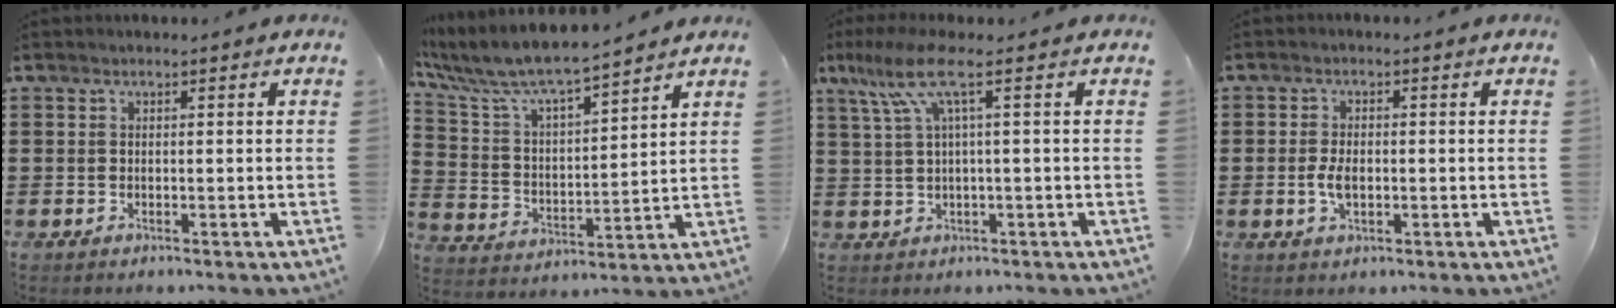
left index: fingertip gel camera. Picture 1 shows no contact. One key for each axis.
{"total": 7.0, "fx": 6.3, "fy": 0.9, "fz": 2.9, "tx": -0.087, "ty": -0.039, "tz": 0.105}
{"total": 7.0, "fx": 1.9, "fy": 1.1, "fz": 6.6, "tx": -0.148, "ty": -0.001, "tz": 0.027}
{"total": 3.3, "fx": -0.4, "fy": 1.6, "fz": 2.9, "tx": -0.069, "ty": -0.003, "tz": -0.012}